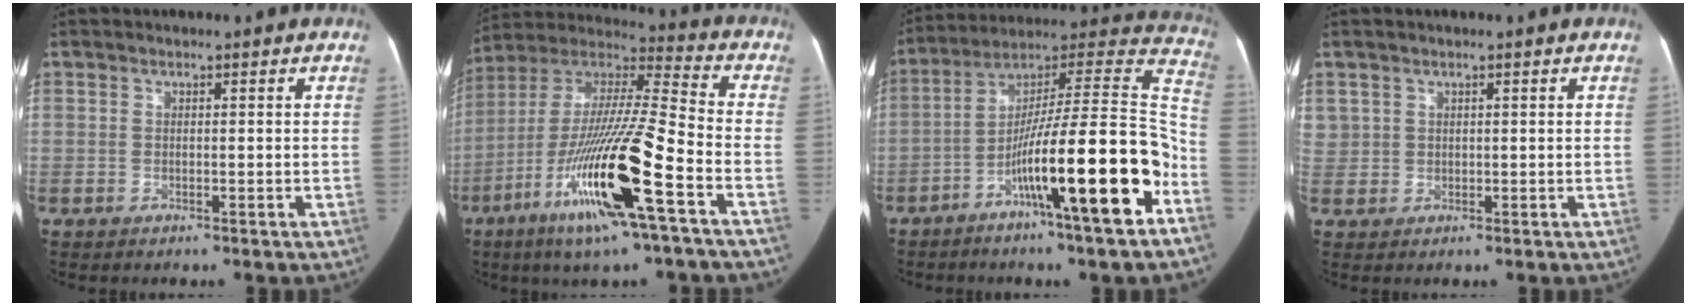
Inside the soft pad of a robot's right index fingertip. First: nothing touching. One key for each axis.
{"total": 21.1, "fx": -8.6, "fy": 0.5, "fz": 19.3, "tx": -0.378, "ty": -0.026, "tz": -0.162}
{"total": 23.0, "fx": -9.3, "fy": 0.3, "fz": 21.1, "tx": -0.290, "ty": 0.001, "tz": -0.155}
{"total": 2.3, "fx": 1.2, "fy": 2.0, "fz": 0.1, "tx": 0.014, "ty": 0.013, "tz": 0.024}